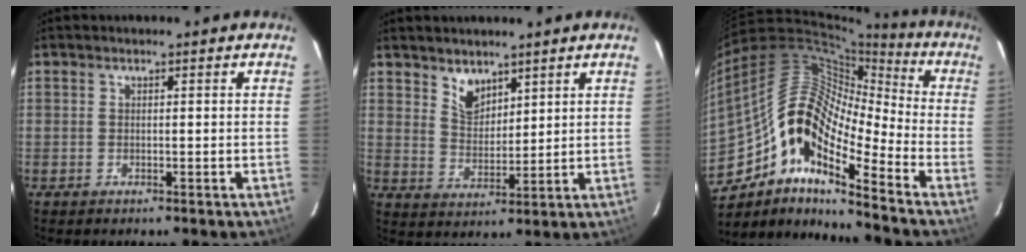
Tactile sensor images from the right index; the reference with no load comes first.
{"total": 5.3, "force": [4.0, 2.9, 1.9], "torque": [-0.025, 0.003, 0.078]}
{"total": 17.6, "force": [-8.8, 5.6, 14.2], "torque": [-0.230, -0.002, -0.185]}